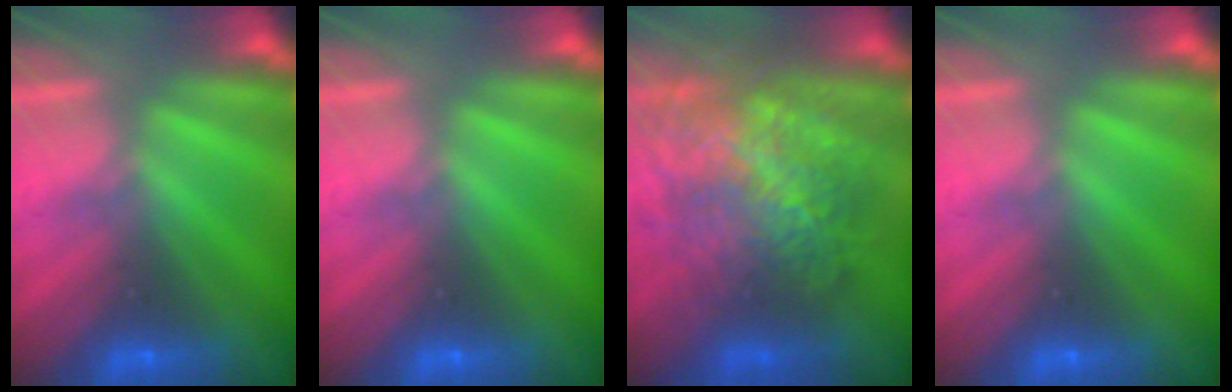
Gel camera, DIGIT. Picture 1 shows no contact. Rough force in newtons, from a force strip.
{"total": 0.0}
{"total": 11.3}
{"total": 0.0}